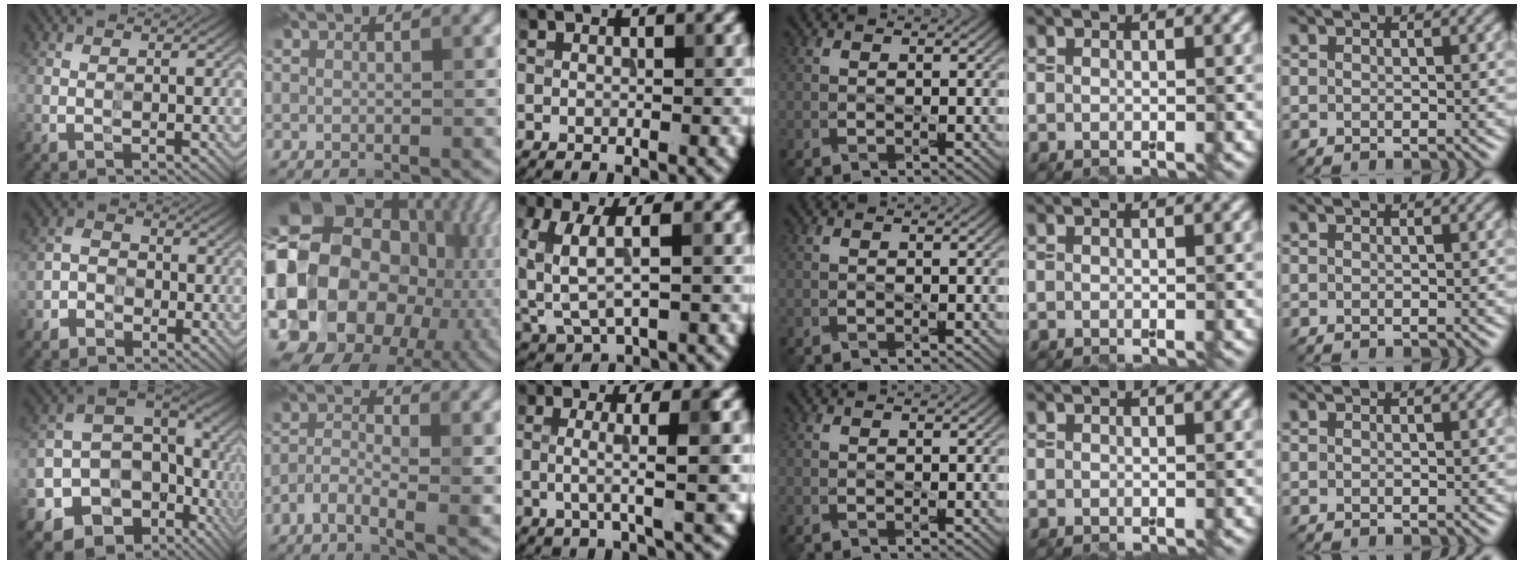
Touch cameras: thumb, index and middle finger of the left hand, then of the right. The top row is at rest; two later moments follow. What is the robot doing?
{"motion": "wipe", "object": "paper plate"}